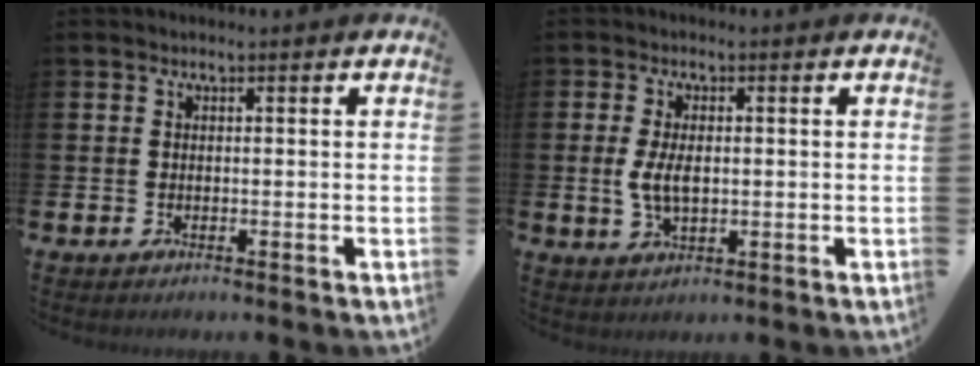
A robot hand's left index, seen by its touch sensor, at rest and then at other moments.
{"total": 4.4, "force": [0.3, 2.3, 3.7], "torque": [-0.068, 0.000, -0.001]}